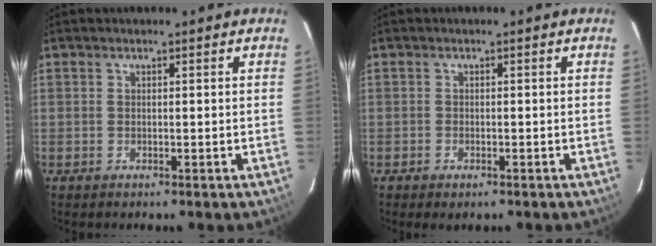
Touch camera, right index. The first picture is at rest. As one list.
[{"total": 1.6, "force": [-1.1, 0.8, 0.8], "torque": [-0.019, -0.004, -0.019]}]